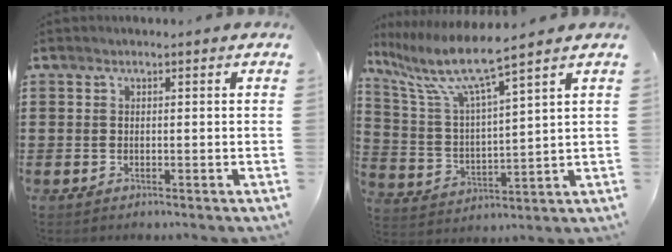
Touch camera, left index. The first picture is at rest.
{"total": 7.9, "force": [6.4, 0.1, 4.8], "torque": [-0.122, -0.043, 0.103]}